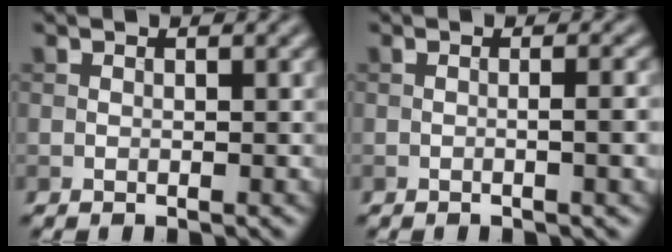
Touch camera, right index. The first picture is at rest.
{"total": 3.1, "force": [-0.4, 0.9, 2.9], "torque": [-0.031, 0.003, -0.007]}